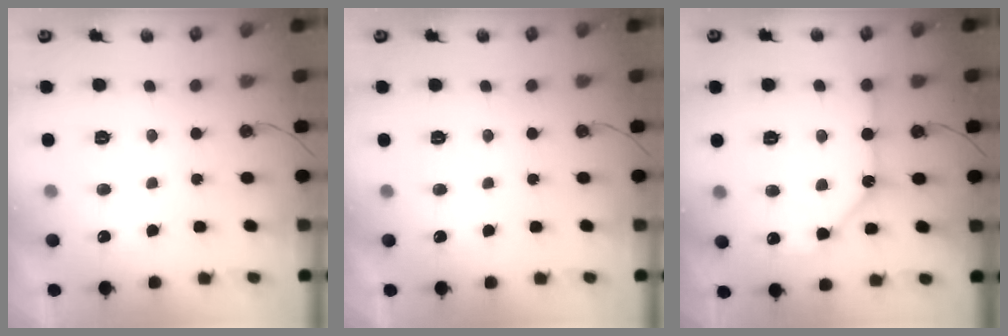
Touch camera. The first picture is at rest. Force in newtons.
{"total": 0.0}
{"total": 13.5, "press": 13.5, "slide": 1.4}